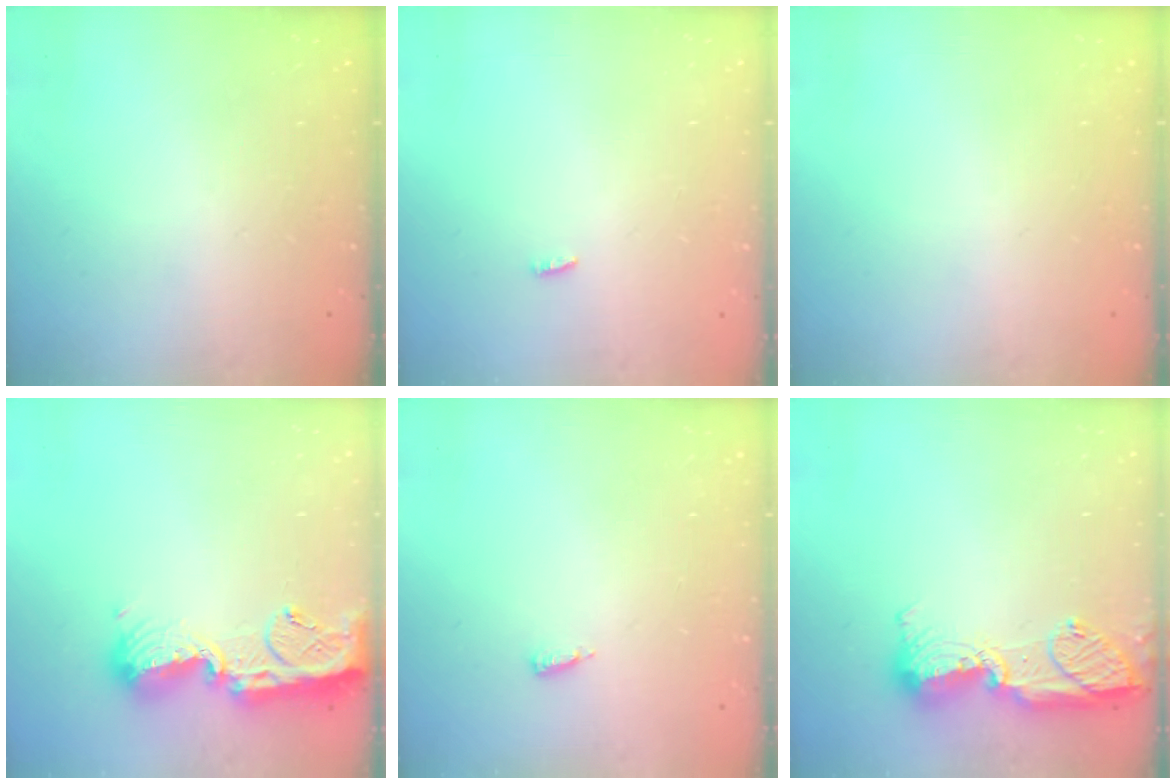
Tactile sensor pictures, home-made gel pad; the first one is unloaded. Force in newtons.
{"total": 6.6, "press": 2.7, "slide": 6.1}
{"total": 0.0}
{"total": 14.6, "press": 14.5, "slide": 1.4}
{"total": 4.3, "press": 4.2, "slide": 1.0}
{"total": 14.9, "press": 13.8, "slide": 5.6}